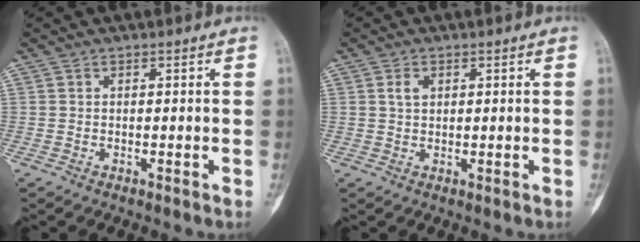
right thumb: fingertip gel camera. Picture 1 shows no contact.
{"total": 2.1, "force": [0.7, 1.4, 1.4], "torque": [-0.023, 0.001, 0.013]}